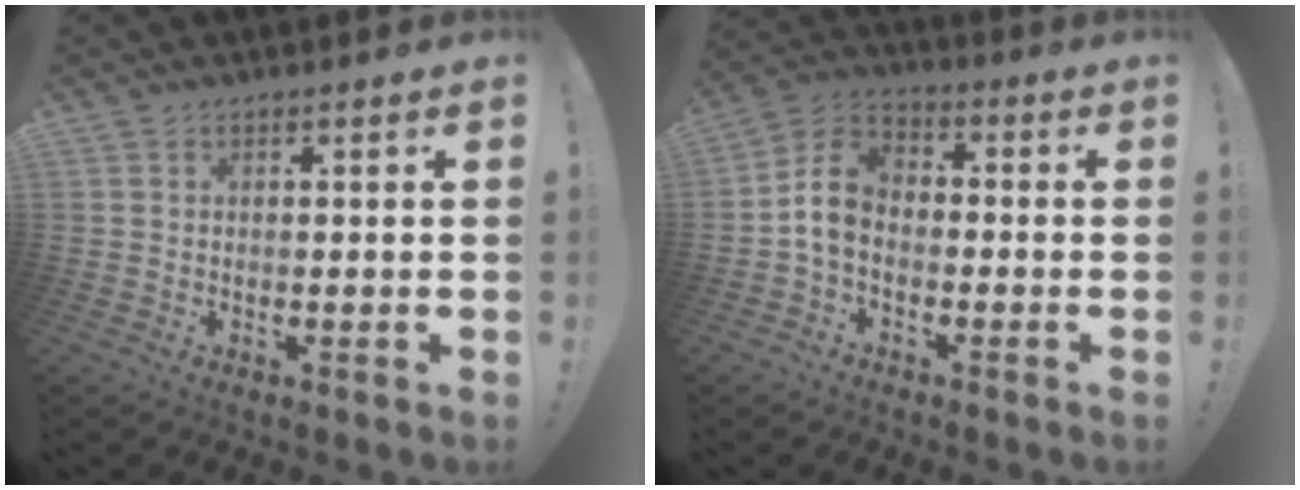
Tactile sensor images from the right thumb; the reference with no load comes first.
{"total": 8.8, "force": [-1.3, 6.1, 6.2], "torque": [-0.117, 0.013, -0.018]}